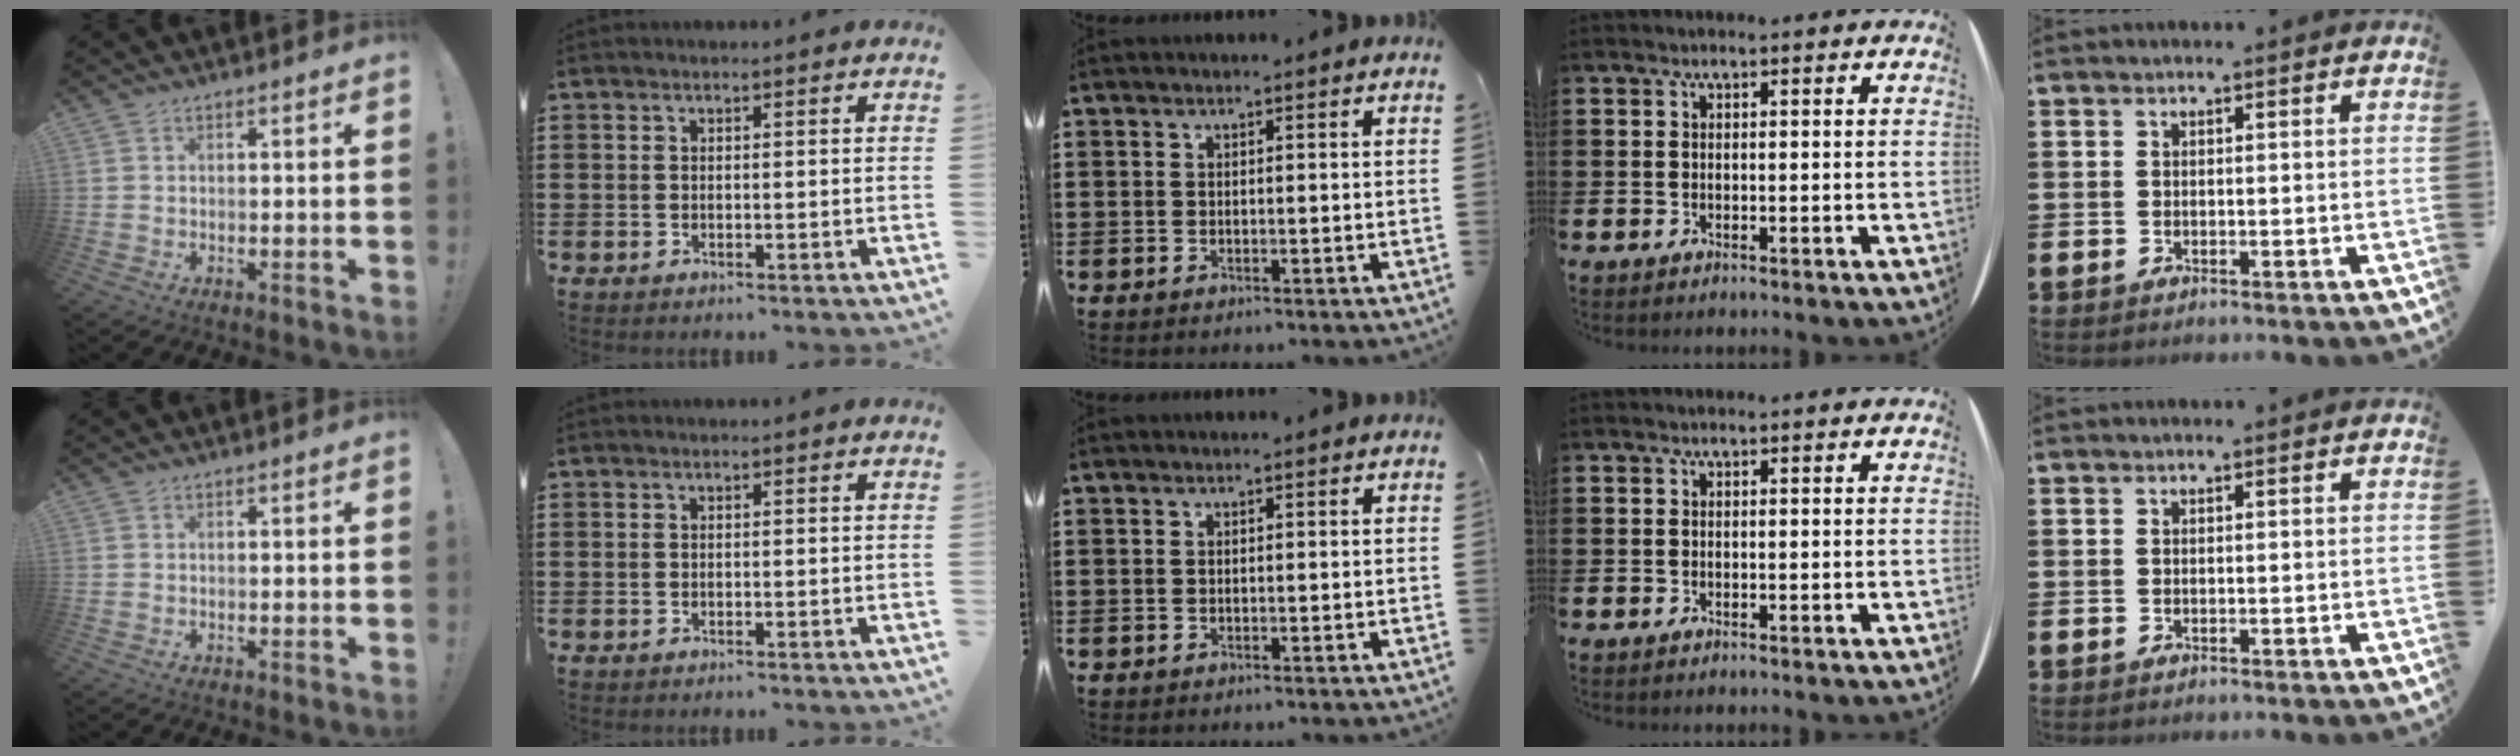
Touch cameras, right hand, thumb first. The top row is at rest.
{}